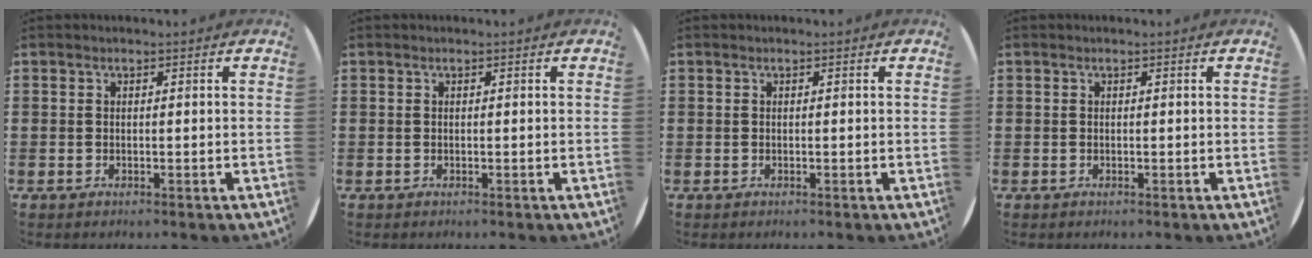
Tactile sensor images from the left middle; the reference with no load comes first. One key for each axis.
{"total": 0.0}
{"total": 0.0}
{"total": 0.0}